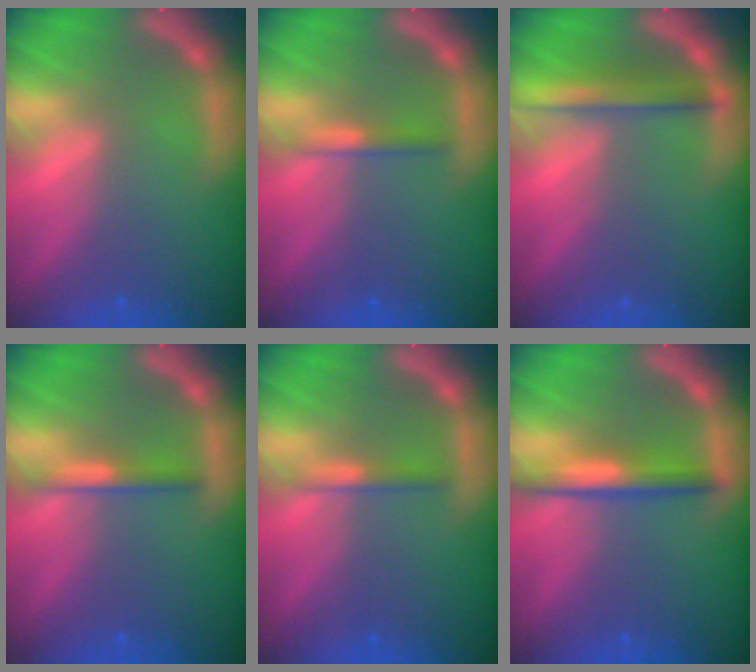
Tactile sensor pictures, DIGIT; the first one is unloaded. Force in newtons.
{"total": 1.4}
{"total": 3.5}
{"total": 1.9}
{"total": 1.4}
{"total": 3.5}